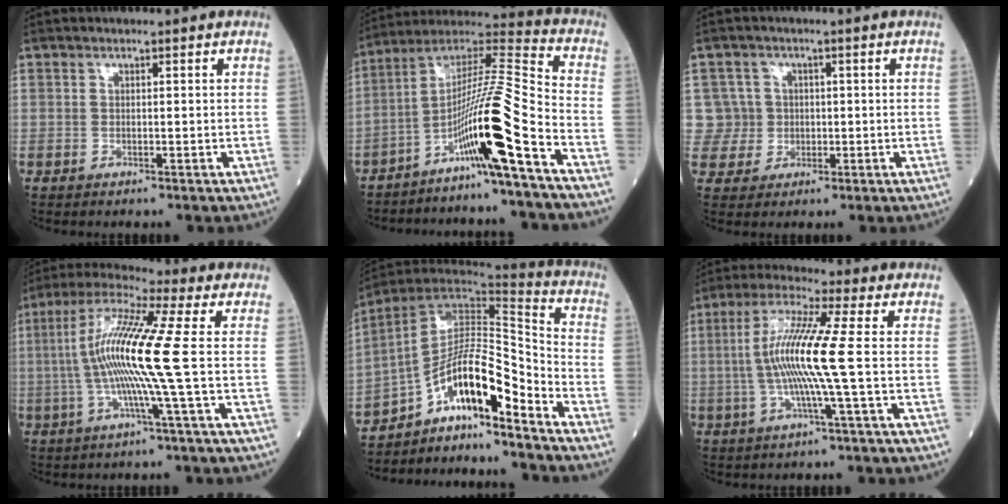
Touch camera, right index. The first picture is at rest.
{"total": 14.4, "force": [-7.5, -1.8, 12.2], "torque": [-0.226, 0.010, -0.137]}
{"total": 5.2, "force": [0.6, 5.1, -0.5], "torque": [0.023, 0.016, 0.013]}
{"total": 13.7, "force": [-0.7, -1.7, 13.6], "torque": [-0.268, 0.002, -0.026]}
{"total": 14.7, "force": [-10.6, 1.5, 10.0], "torque": [-0.163, 0.029, -0.184]}
{"total": 11.1, "force": [-0.5, -1.2, 11.0], "torque": [-0.222, 0.004, -0.018]}